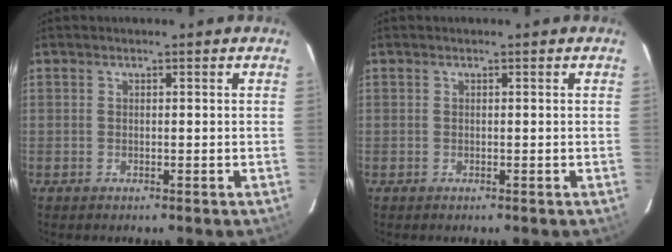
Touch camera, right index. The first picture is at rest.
{"total": 0.0}